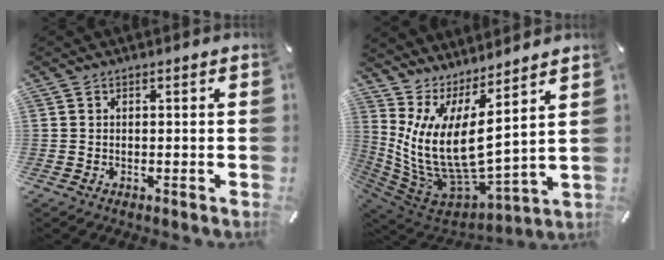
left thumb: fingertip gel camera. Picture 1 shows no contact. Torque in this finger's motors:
{"motor_torque": [2.65, 2.34, 1.44, -1.33, 0.31]}